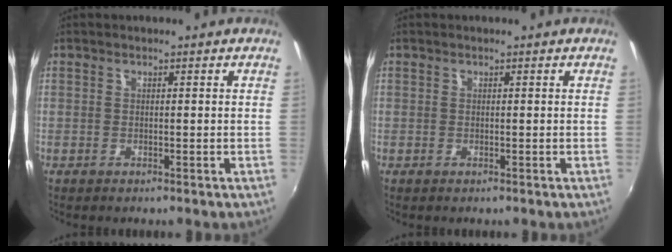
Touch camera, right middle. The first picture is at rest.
{"total": 0.0}